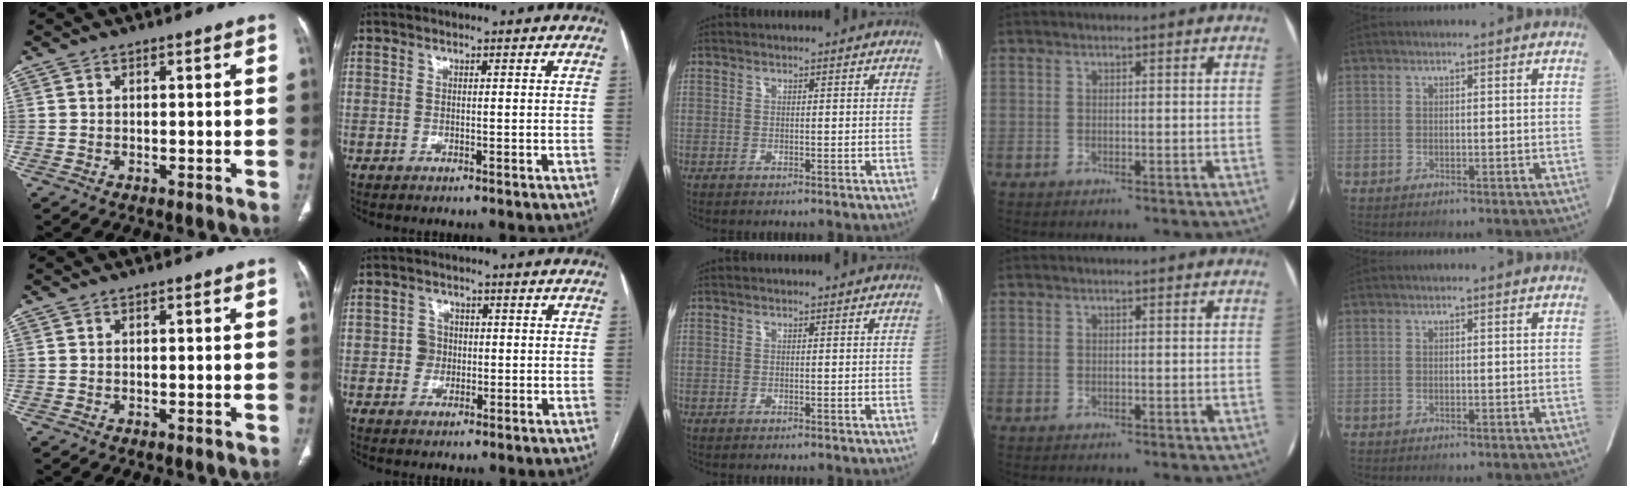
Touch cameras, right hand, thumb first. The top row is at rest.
{"index": {"total": 2.6, "force": [-0.2, 2.5, 0.7], "torque": [-0.003, 0.009, -0.004]}}